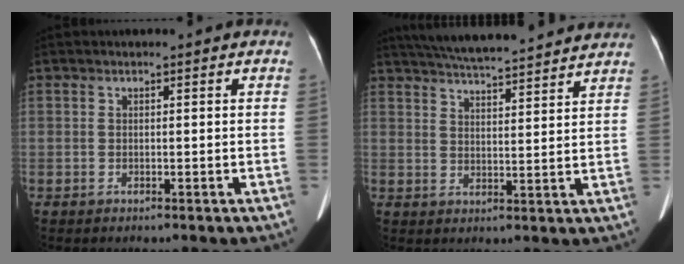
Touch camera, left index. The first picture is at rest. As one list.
[{"total": 17.4, "force": [15.7, 1.6, 7.2], "torque": [-0.122, 0.036, 0.224]}]